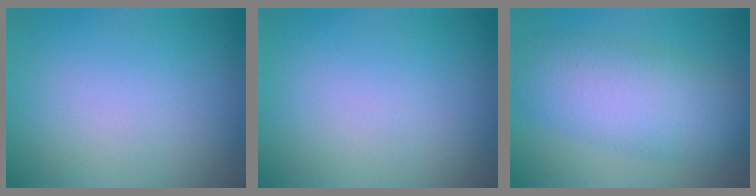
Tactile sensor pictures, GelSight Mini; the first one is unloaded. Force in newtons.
{"total": 0.0}
{"total": 7.3, "press": 7.3, "slide": 0.2}